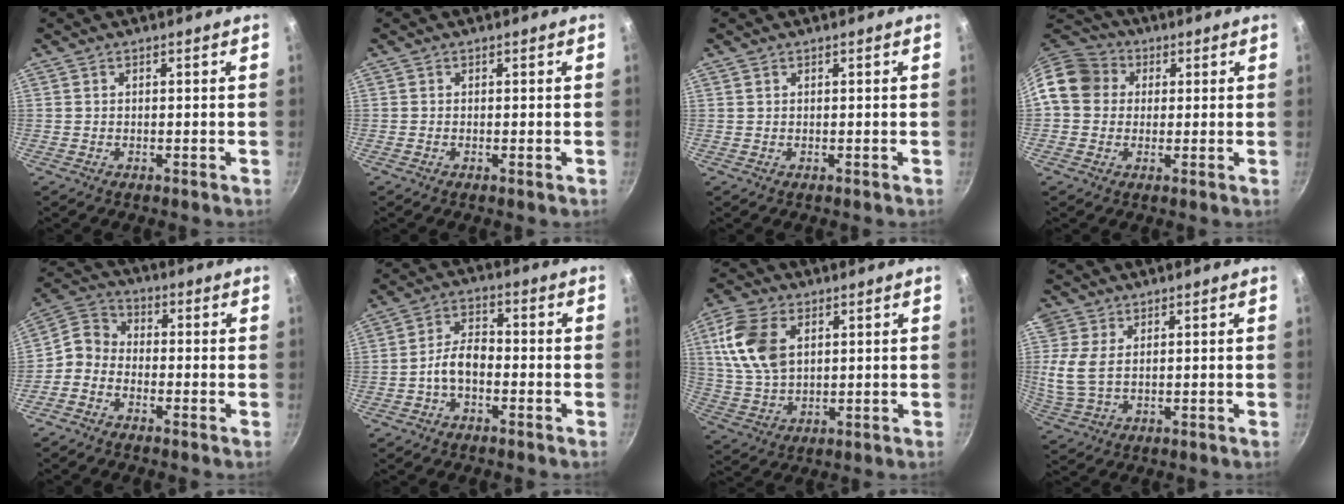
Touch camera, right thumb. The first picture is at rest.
{"total": 0.0}
{"total": 0.0}
{"total": 11.4, "force": [1.9, 9.8, 5.6], "torque": [-0.085, 0.030, 0.016]}
{"total": 6.1, "force": [-2.7, 4.6, 2.9], "torque": [-0.050, 0.043, -0.074]}
{"total": 5.7, "force": [-2.1, 3.2, 4.2], "torque": [-0.066, 0.033, -0.044]}
{"total": 12.6, "force": [3.9, 7.9, 9.0], "torque": [-0.167, -0.007, 0.078]}
{"total": 7.0, "force": [1.6, 4.8, 4.8], "torque": [-0.104, -0.008, 0.035]}